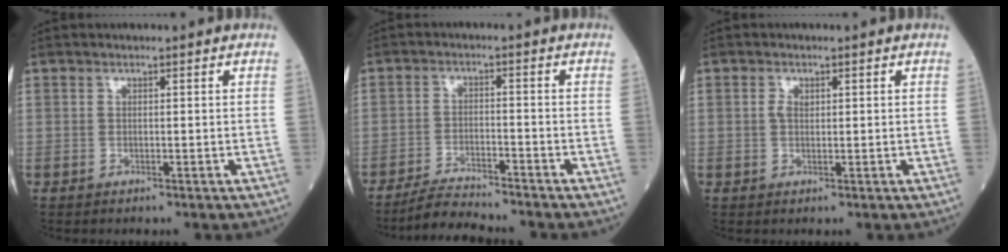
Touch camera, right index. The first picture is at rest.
{"total": 5.7, "force": [-5.4, -0.5, 1.5], "torque": [-0.026, -0.018, -0.098]}
{"total": 1.3, "force": [0.4, 0.7, 1.0], "torque": [-0.023, 0.003, 0.010]}